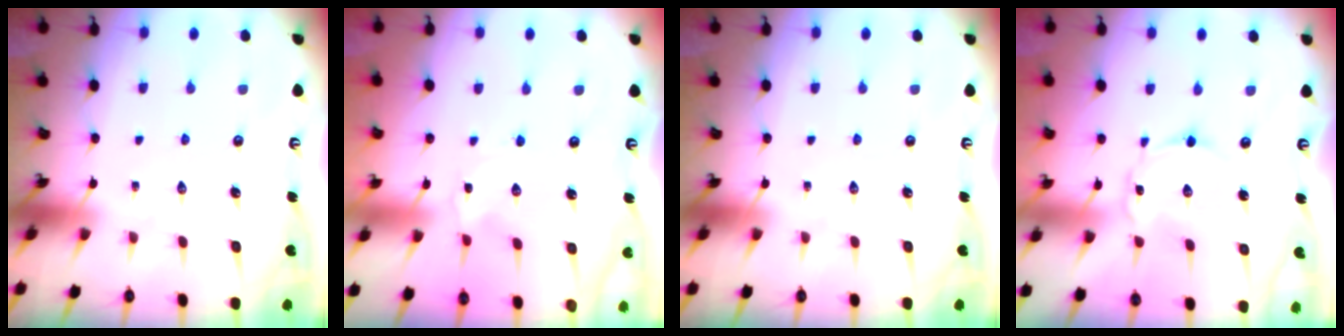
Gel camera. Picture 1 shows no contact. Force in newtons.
{"total": 0.0}
{"total": 0.0}
{"total": 2.0, "press": 2.0, "slide": 0.2}